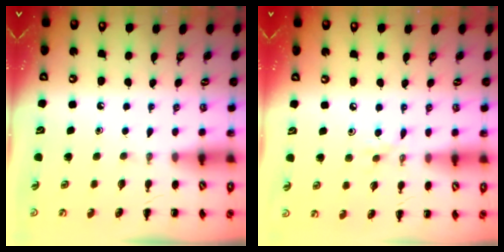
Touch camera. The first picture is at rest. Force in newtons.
{"total": 3.8, "press": 3.6, "slide": 1.4}